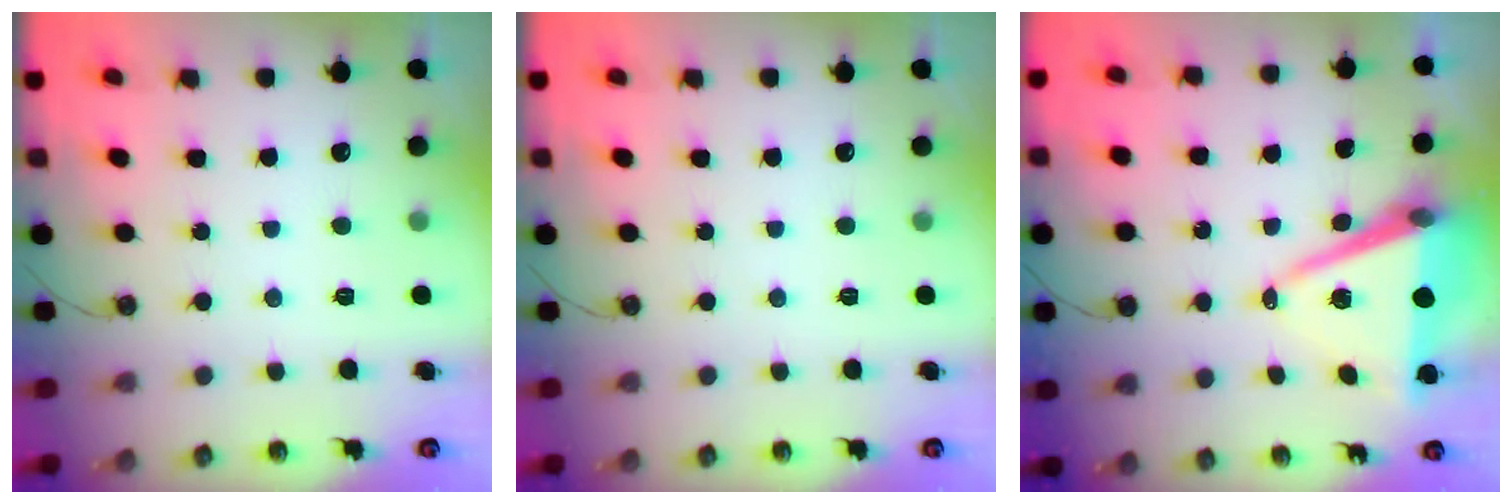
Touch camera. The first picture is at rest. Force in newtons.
{"total": 0.0}
{"total": 10.7, "press": 9.9, "slide": 4.0}